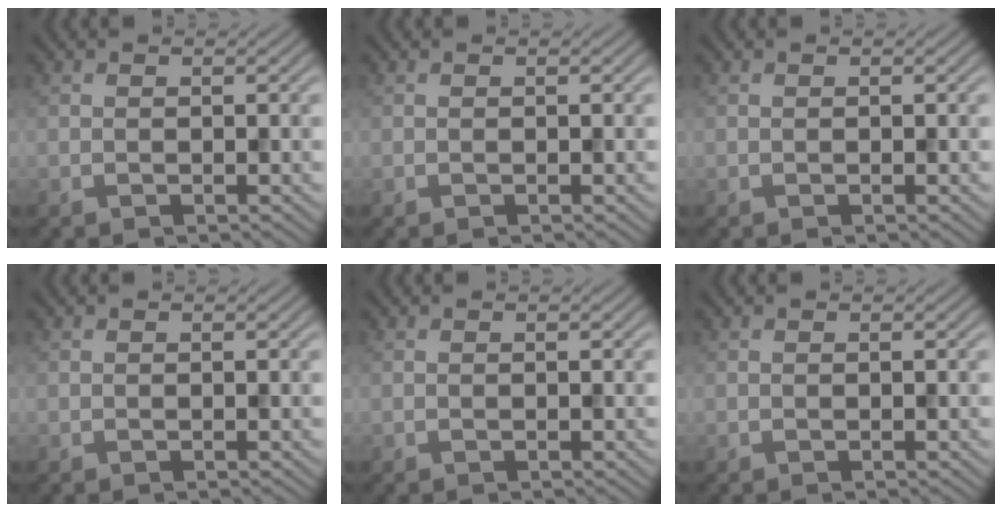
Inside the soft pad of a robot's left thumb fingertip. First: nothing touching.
{"total": 0.0}
{"total": 0.0}
{"total": 0.0}
{"total": 0.0}
{"total": 0.0}